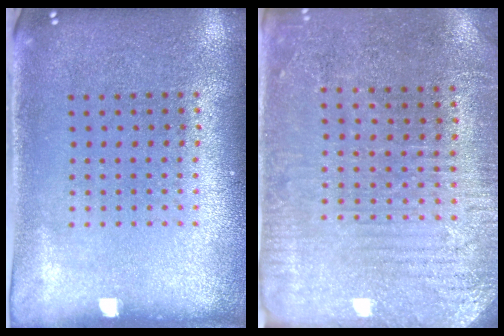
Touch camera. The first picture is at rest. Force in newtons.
{"total": 2.9, "press": 2.8, "slide": 0.6}